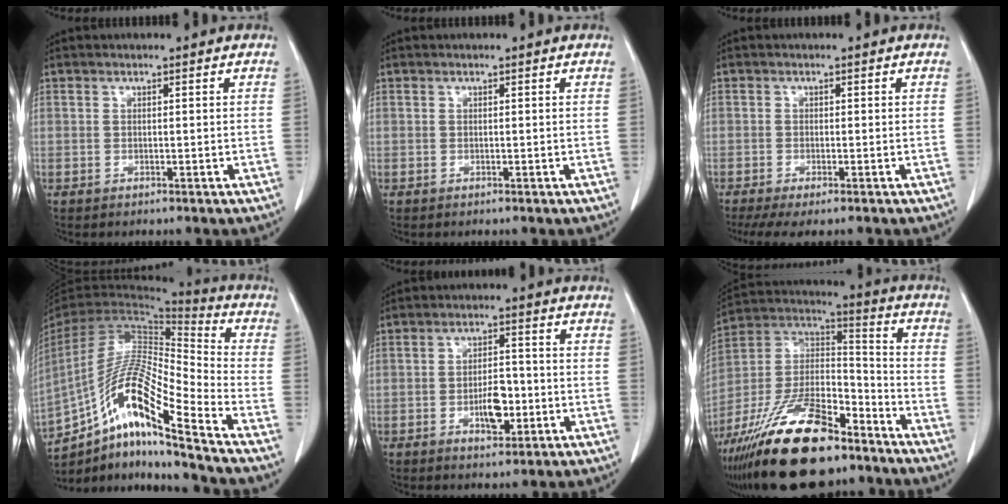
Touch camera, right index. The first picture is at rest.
{"total": 0.0}
{"total": 5.9, "force": [-4.6, 0.8, 3.7], "torque": [-0.057, -0.012, -0.072]}
{"total": 17.2, "force": [-11.2, 0.8, 13.0], "torque": [-0.255, 0.005, -0.203]}
{"total": 5.5, "force": [-1.7, 2.4, 4.7], "torque": [-0.080, 0.003, -0.024]}
{"total": 24.8, "force": [-17.4, 8.4, 15.6], "torque": [-0.312, -0.006, -0.309]}